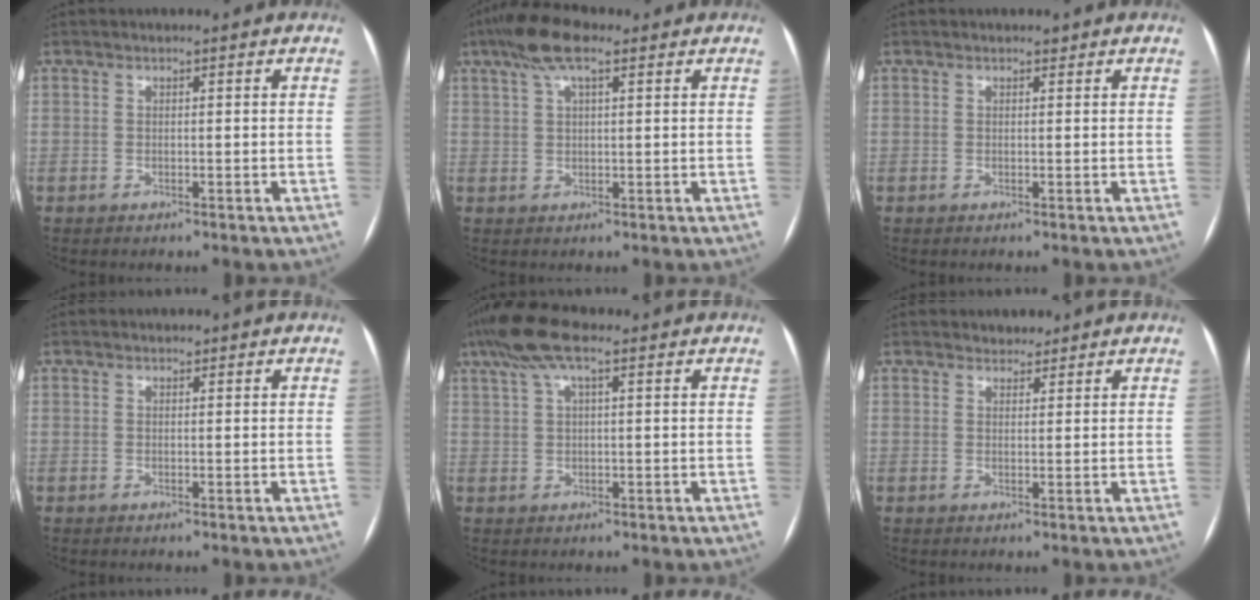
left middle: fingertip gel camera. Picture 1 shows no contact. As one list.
[{"total": 7.0, "force": [4.2, 1.9, 5.3], "torque": [-0.111, 0.029, 0.073]}, {"total": 1.2, "force": [0.9, 0.5, 0.6], "torque": [-0.012, 0.015, 0.013]}, {"total": 0.9, "force": [0.7, 0.4, 0.4], "torque": [-0.010, 0.012, 0.010]}, {"total": 8.1, "force": [4.9, 2.1, 6.1], "torque": [-0.131, 0.041, 0.088]}, {"total": 2.2, "force": [2.0, 1.0, 0.2], "torque": [-0.004, 0.009, 0.029]}]